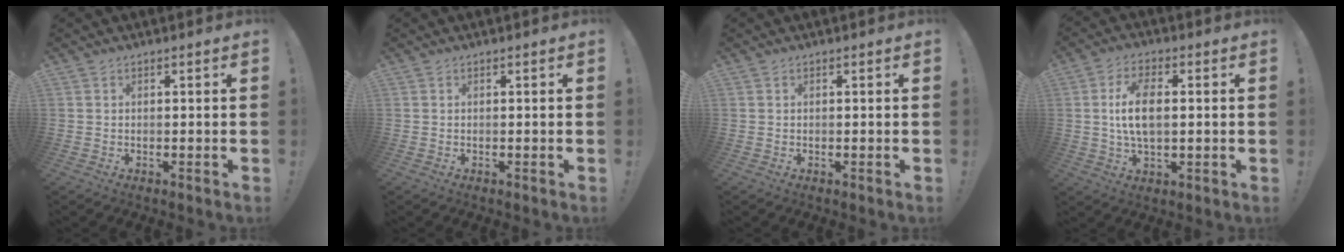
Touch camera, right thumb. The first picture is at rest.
{"total": 0.0}
{"total": 0.0}
{"total": 9.9, "force": [0.8, 5.3, 8.3], "torque": [-0.155, 0.002, 0.014]}